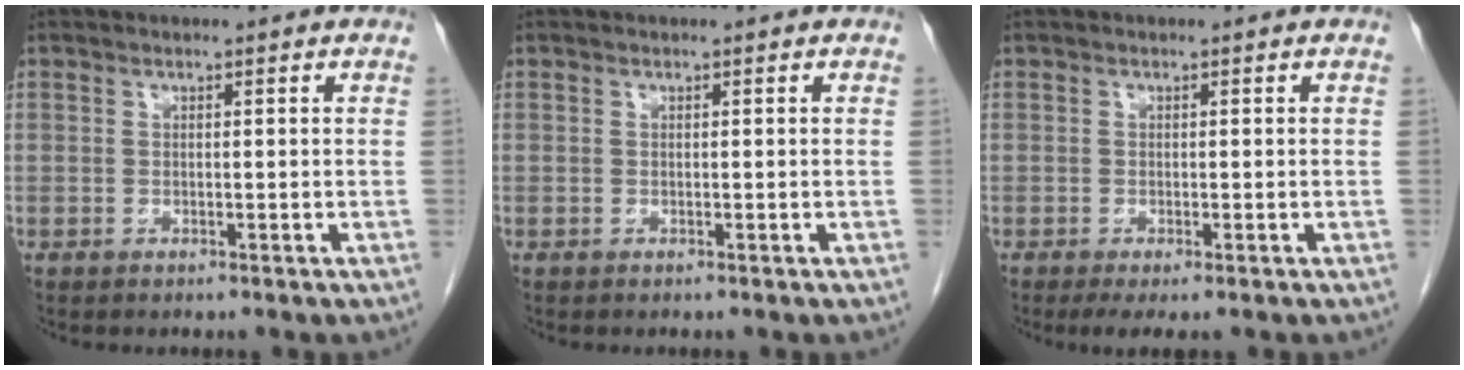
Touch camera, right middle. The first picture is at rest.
{"total": 0.0}
{"total": 2.7, "force": [-1.6, 0.5, 2.0], "torque": [-0.033, -0.011, -0.024]}